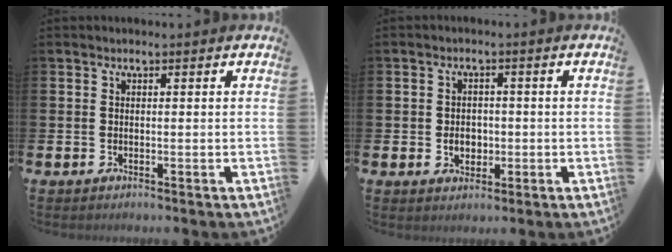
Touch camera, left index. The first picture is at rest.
{"total": 2.8, "force": [-0.5, 2.2, 1.7], "torque": [-0.020, -0.001, -0.015]}